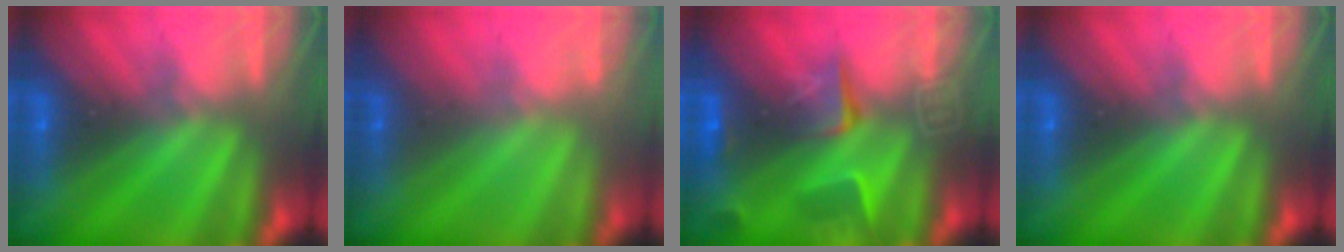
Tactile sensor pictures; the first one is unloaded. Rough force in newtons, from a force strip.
{"total": 2.4}
{"total": 7.5}
{"total": 0.0}